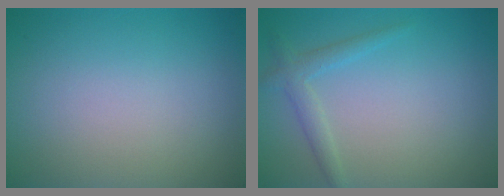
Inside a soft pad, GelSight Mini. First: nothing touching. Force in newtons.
{"total": 1.8, "press": 1.8, "slide": 0.1}